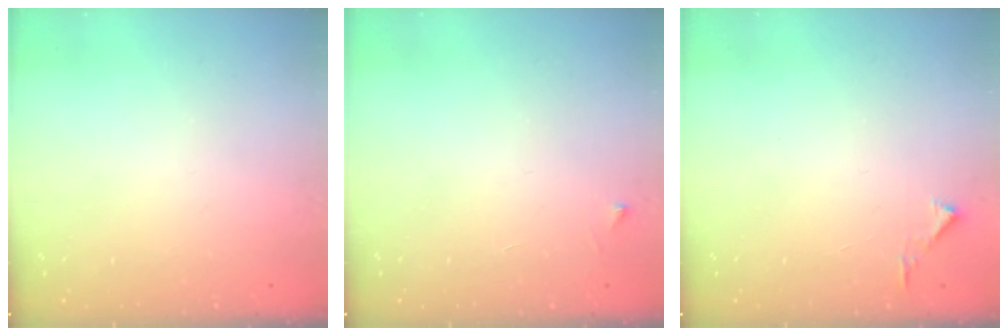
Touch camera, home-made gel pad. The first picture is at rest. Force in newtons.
{"total": 2.5, "press": 2.5, "slide": 0.3}
{"total": 2.8, "press": 2.8, "slide": 0.3}